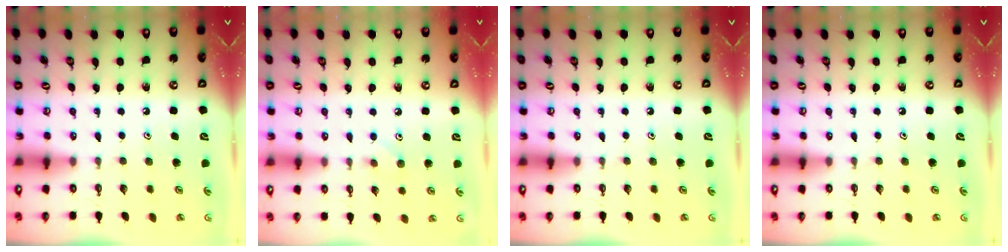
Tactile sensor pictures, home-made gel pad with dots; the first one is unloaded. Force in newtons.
{"total": 3.7, "press": 3.6, "slide": 0.6}
{"total": 0.0}
{"total": 0.0}